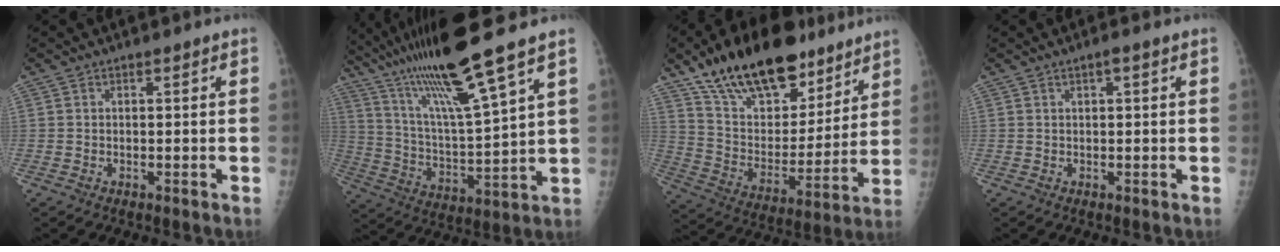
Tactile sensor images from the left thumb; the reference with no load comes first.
{"total": 18.4, "force": [13.1, 0.1, 12.9], "torque": [-0.222, -0.057, 0.242]}
{"total": 26.5, "force": [18.2, 12.4, 14.8], "torque": [-0.211, -0.053, 0.304]}
{"total": 0.9, "force": [0.5, 0.4, 0.7], "torque": [-0.007, 0.002, 0.004]}